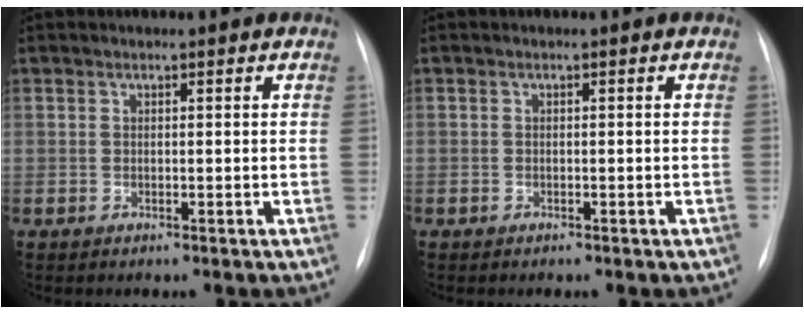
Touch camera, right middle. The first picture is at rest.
{"total": 0.8, "force": [-0.5, 0.5, 0.3], "torque": [-0.006, 0.002, -0.007]}